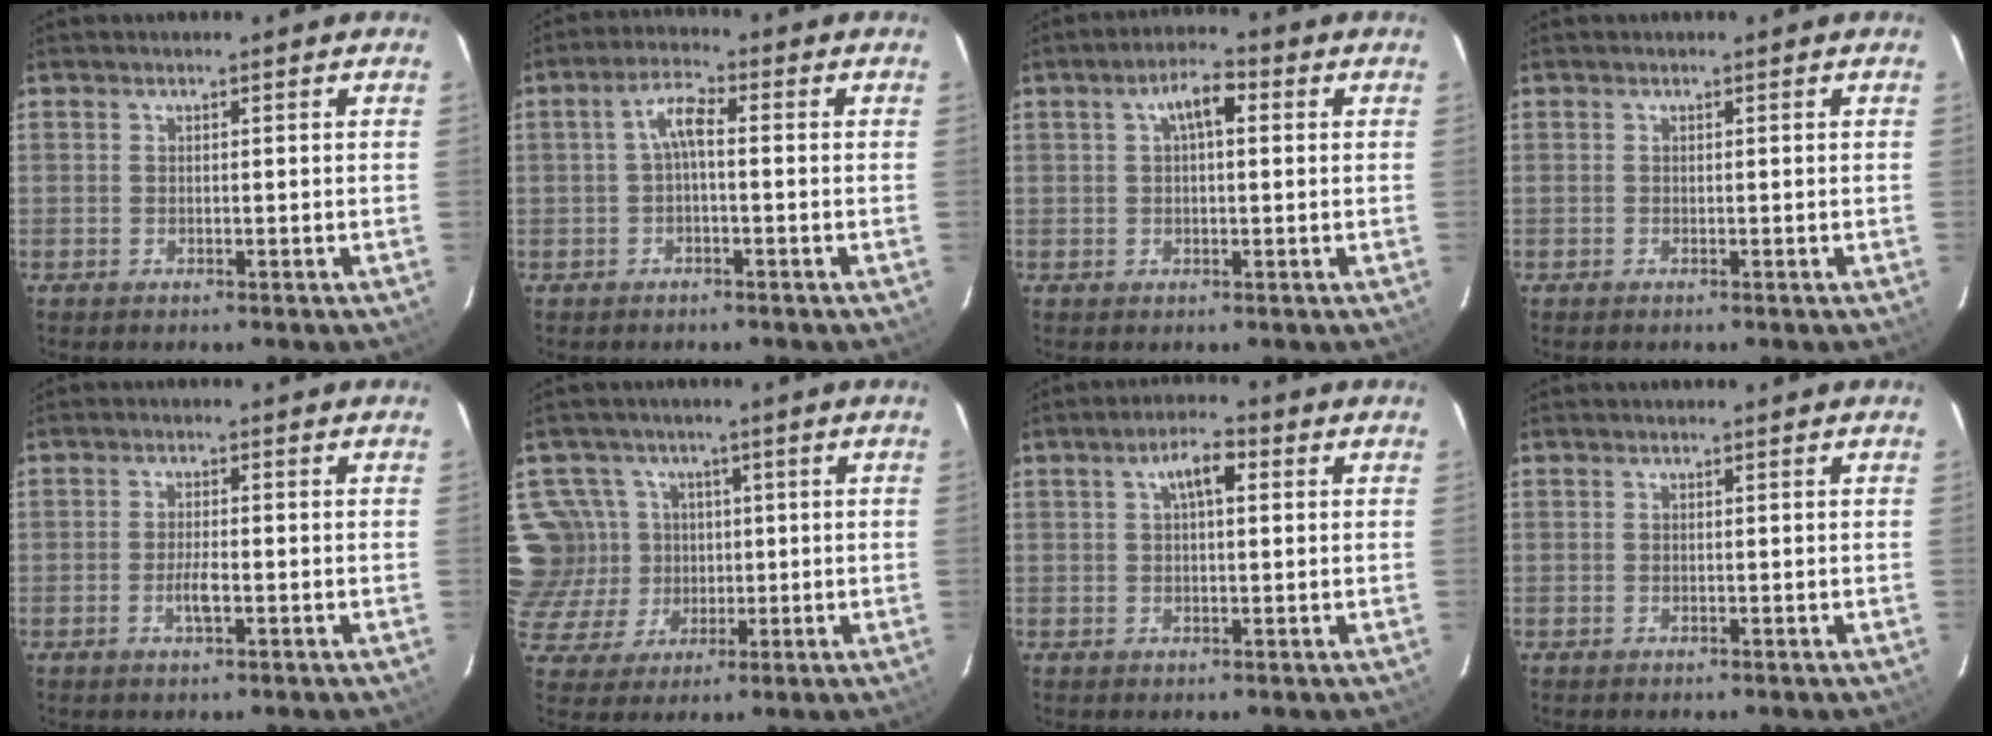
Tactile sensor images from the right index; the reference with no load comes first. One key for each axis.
{"total": 4.0, "fx": -0.4, "fy": 1.2, "fz": 3.7, "tx": -0.077, "ty": 0.015, "tz": -0.008}
{"total": 5.1, "fx": 1.4, "fy": 2.1, "fz": 4.5, "tx": -0.081, "ty": 0.019, "tz": 0.025}
{"total": 0.0}
{"total": 2.9, "fx": -1.0, "fy": 0.9, "fz": 2.6, "tx": -0.050, "ty": -0.001, "tz": -0.019}
{"total": 9.5, "fx": 2.1, "fy": 9.2, "fz": 1.4, "tx": -0.053, "ty": 0.014, "tz": 0.047}
{"total": 5.0, "fx": 1.6, "fy": 2.0, "fz": 4.3, "tx": -0.076, "ty": 0.017, "tz": 0.028}
{"total": 0.0}